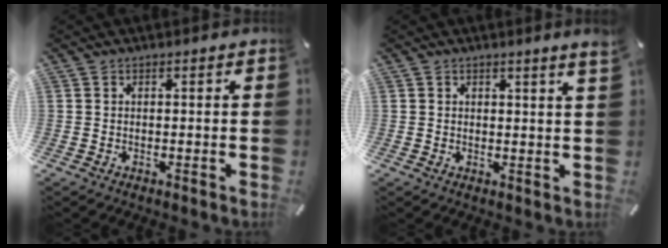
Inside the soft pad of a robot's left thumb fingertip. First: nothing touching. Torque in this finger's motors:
{"motor_torque": [0.30, -0.30, 0.02, -0.16, 0.03]}